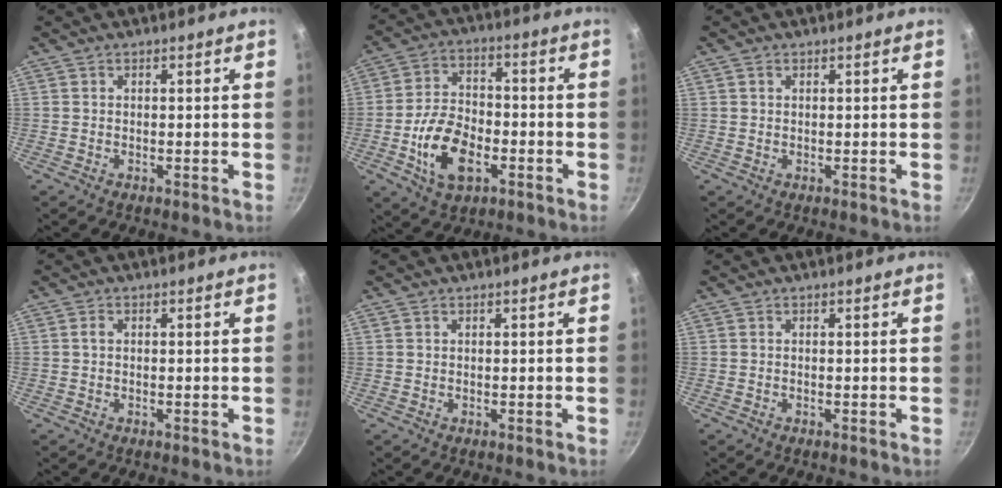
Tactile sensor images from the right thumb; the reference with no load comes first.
{"total": 12.8, "force": [-4.1, 7.7, 9.3], "torque": [-0.157, 0.025, -0.075]}
{"total": 0.9, "force": [0.4, 0.6, 0.4], "torque": [-0.007, 0.001, 0.007]}
{"total": 1.0, "force": [0.2, 0.8, 0.7], "torque": [-0.009, 0.004, 0.002]}
{"total": 0.0}
{"total": 0.0}